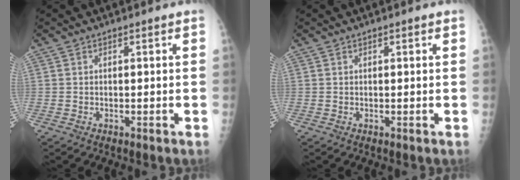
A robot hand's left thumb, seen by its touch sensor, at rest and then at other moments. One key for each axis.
{"total": 0.5, "fx": 0.3, "fy": 0.2, "fz": 0.4, "tx": -0.005, "ty": 0.000, "tz": 0.003}